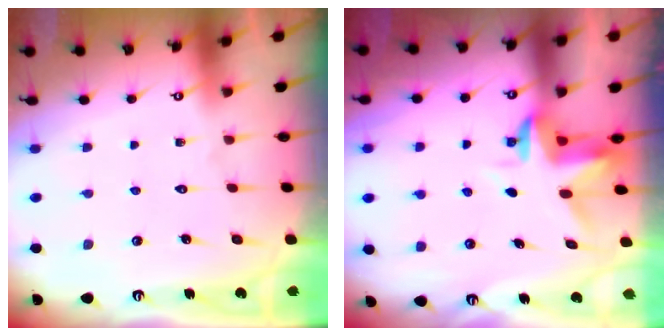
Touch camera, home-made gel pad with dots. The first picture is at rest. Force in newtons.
{"total": 3.3, "press": 3.3, "slide": 0.4}